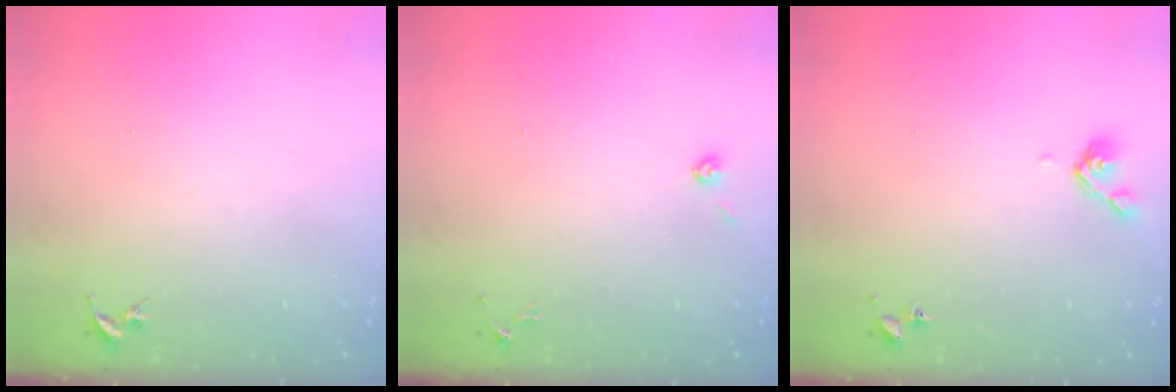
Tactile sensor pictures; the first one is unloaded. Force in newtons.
{"total": 3.4, "press": 3.3, "slide": 0.9}
{"total": 4.9, "press": 4.8, "slide": 0.9}